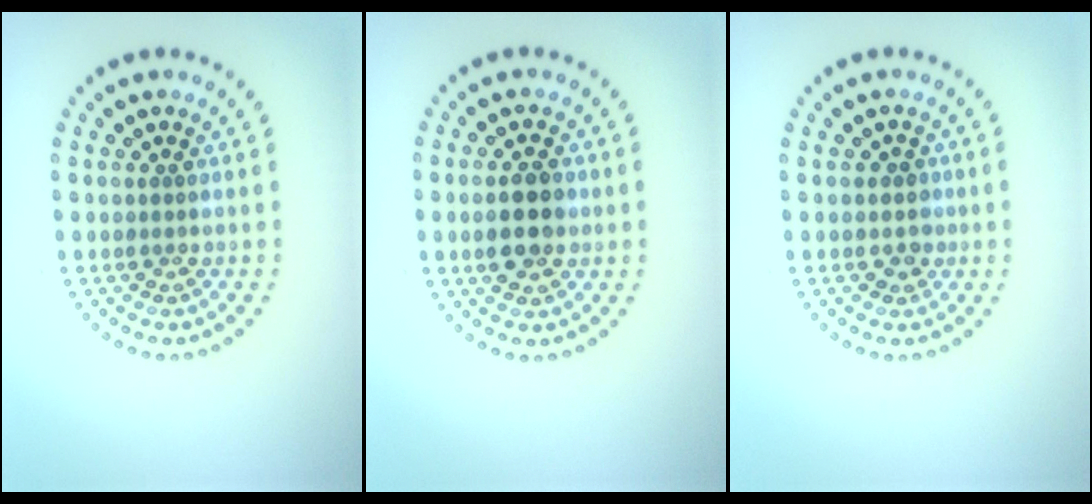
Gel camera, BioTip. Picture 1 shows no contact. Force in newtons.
{"total": 3.9, "press": 3.9, "slide": 0.0}
{"total": 1.5, "press": 1.3, "slide": 0.7}